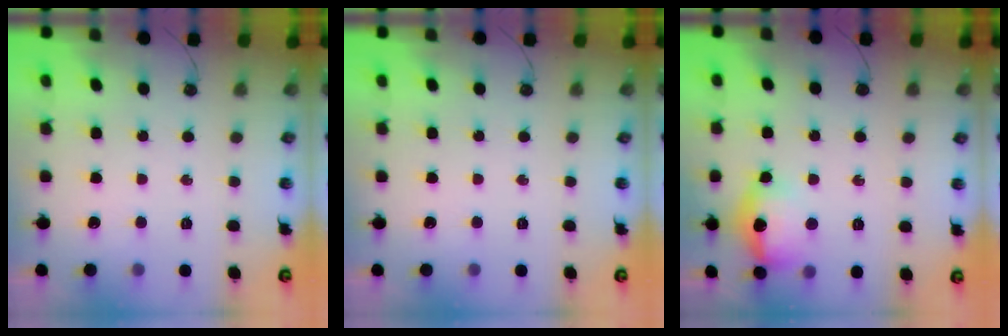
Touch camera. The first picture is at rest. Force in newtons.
{"total": 0.0}
{"total": 14.3, "press": 14.3, "slide": 1.3}